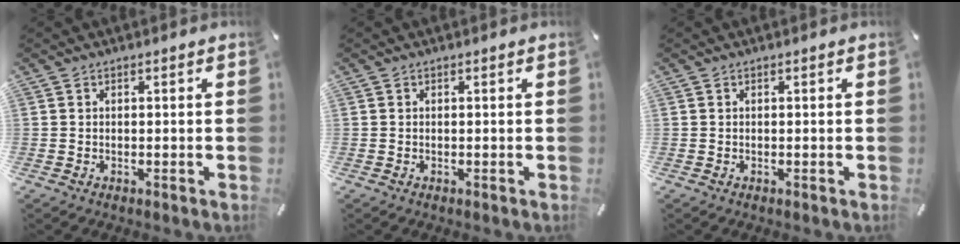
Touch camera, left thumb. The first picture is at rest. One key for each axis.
{"total": 0.0}
{"total": 0.0}